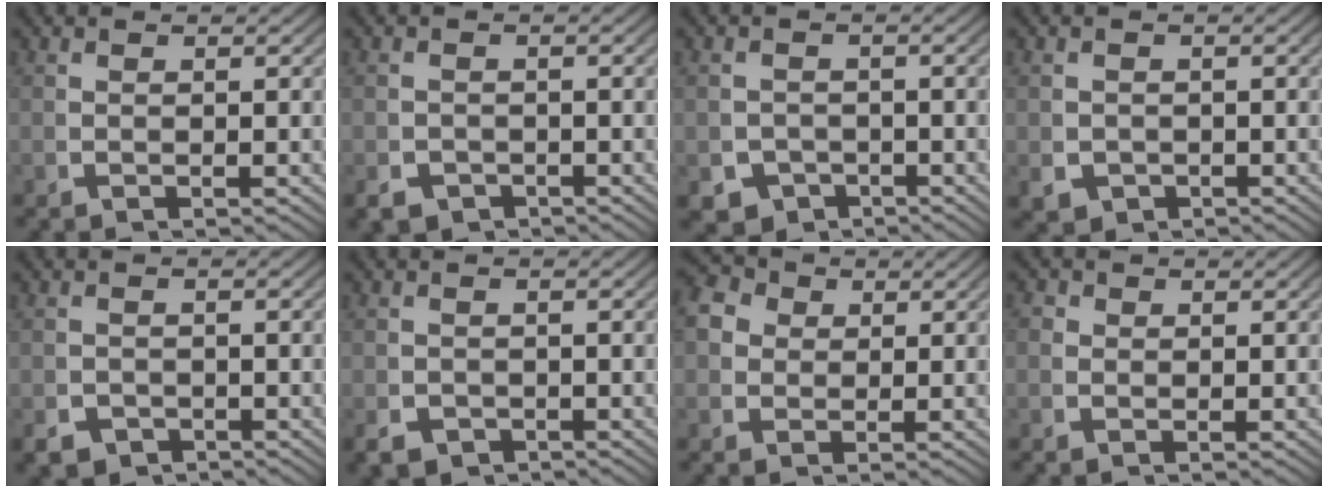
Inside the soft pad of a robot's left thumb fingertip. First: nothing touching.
{"total": 3.6, "force": [-2.7, 2.2, 0.9], "torque": [-0.014, -0.022, -0.038]}
{"total": 5.2, "force": [-3.3, 3.7, 1.5], "torque": [-0.023, -0.031, -0.046]}
{"total": 3.2, "force": [-1.3, 2.7, 1.2], "torque": [-0.032, -0.025, -0.011]}
{"total": 3.5, "force": [-2.6, 2.2, 0.9], "torque": [-0.017, -0.023, -0.036]}
{"total": 3.0, "force": [-2.2, 1.9, 0.8], "torque": [-0.015, -0.019, -0.030]}
{"total": 5.4, "force": [1.7, 4.4, 2.5], "torque": [-0.065, -0.007, 0.024]}
{"total": 1.3, "force": [0.2, 1.2, 0.3], "torque": [-0.009, -0.006, 0.002]}